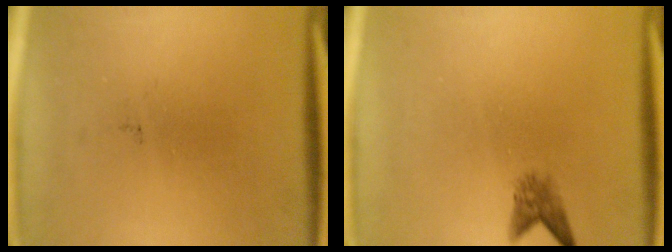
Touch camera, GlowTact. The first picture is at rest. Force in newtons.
{"total": 2.0}